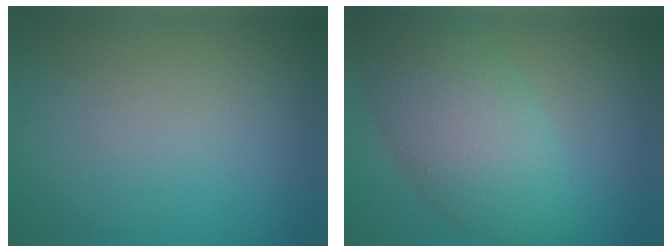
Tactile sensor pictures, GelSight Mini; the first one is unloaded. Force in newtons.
{"total": 7.8, "press": 7.7, "slide": 0.5}